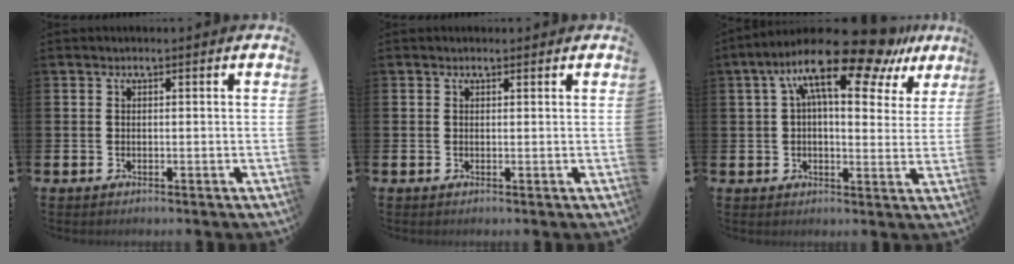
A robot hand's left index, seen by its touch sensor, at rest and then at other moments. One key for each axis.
{"total": 0.5, "fx": 0.4, "fy": 0.3, "fz": 0.2, "tx": 0.011, "ty": -0.002, "tz": 0.004}
{"total": 14.4, "fx": 9.5, "fy": 5.0, "fz": 9.6, "tx": -0.166, "ty": -0.040, "tz": 0.159}